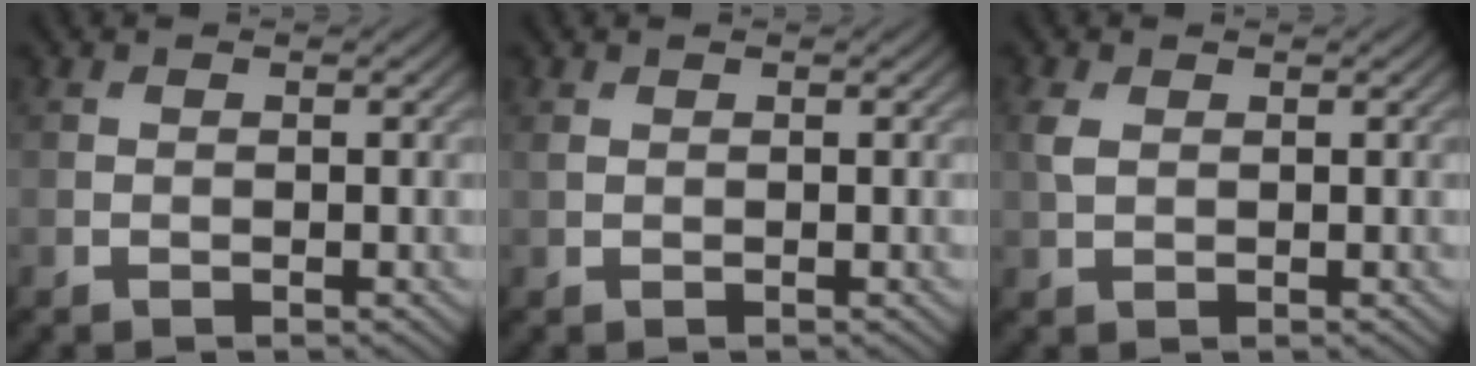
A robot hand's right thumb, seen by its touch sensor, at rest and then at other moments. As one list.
[{"total": 0.7, "force": [0.3, 0.4, 0.5], "torque": [-0.018, 0.002, 0.007]}, {"total": 2.1, "force": [0.6, 1.3, 1.5], "torque": [-0.047, 0.003, 0.012]}]